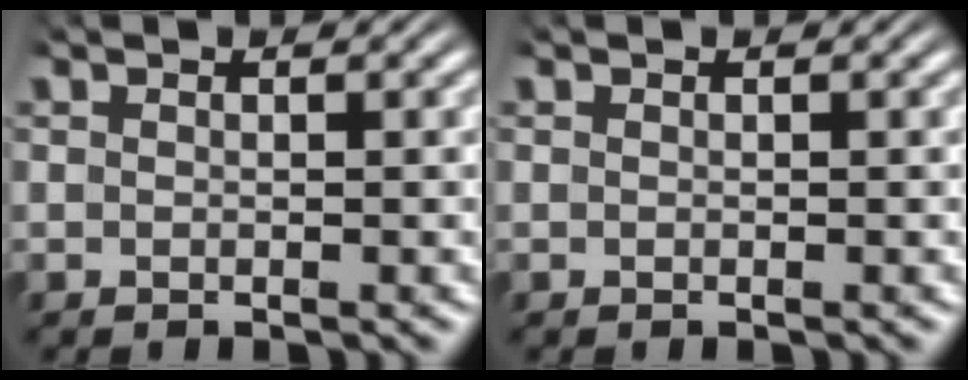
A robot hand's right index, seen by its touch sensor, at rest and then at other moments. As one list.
[{"total": 0.0}]